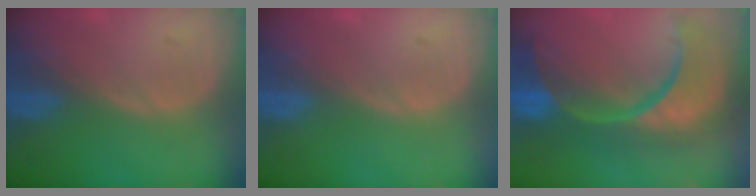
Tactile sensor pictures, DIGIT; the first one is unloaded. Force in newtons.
{"total": 0.0}
{"total": 14.3, "press": 11.4, "slide": 8.7}